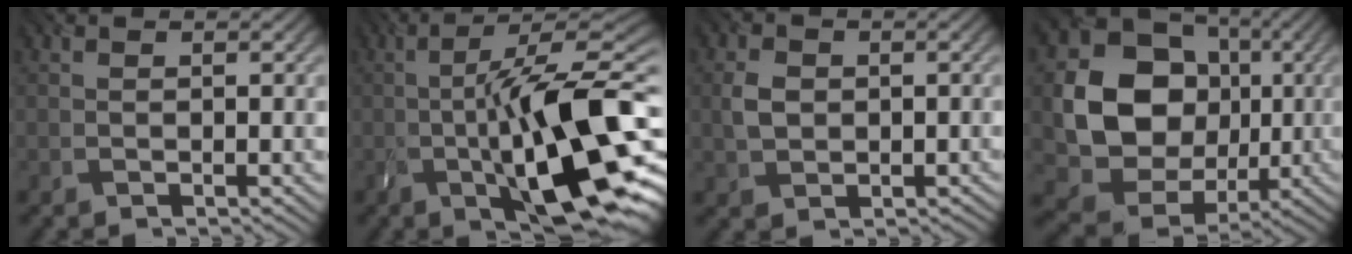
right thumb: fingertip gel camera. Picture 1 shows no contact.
{"total": 18.0, "force": [-3.3, 5.7, 16.8], "torque": [-0.267, -0.005, -0.056]}
{"total": 3.1, "force": [0.1, 2.5, 1.9], "torque": [-0.047, -0.001, -0.001]}
{"total": 15.9, "force": [0.5, 13.6, 8.3], "torque": [-0.163, -0.032, 0.013]}